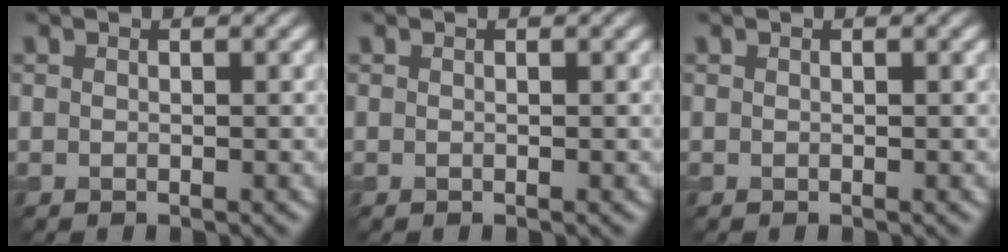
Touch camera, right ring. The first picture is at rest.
{"total": 0.0}
{"total": 0.0}